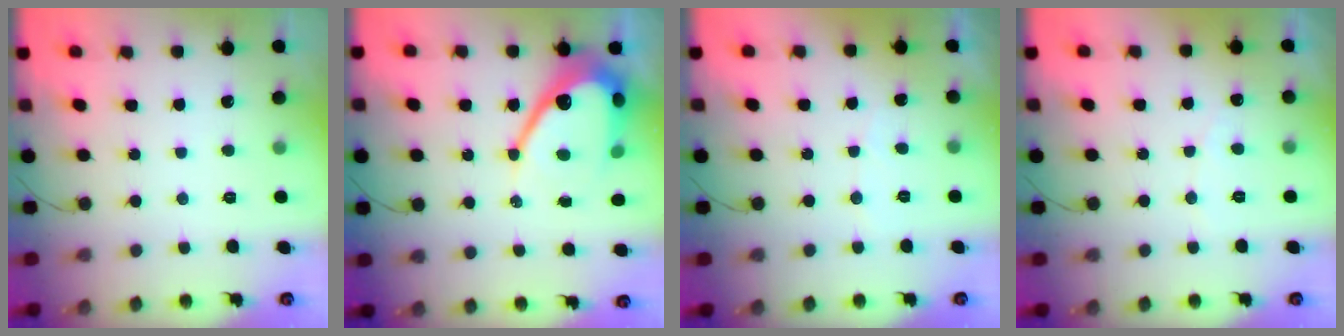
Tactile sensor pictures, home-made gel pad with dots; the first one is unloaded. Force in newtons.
{"total": 13.6, "press": 13.5, "slide": 1.1}
{"total": 3.4, "press": 3.4, "slide": 0.2}
{"total": 2.4, "press": 2.4, "slide": 0.1}